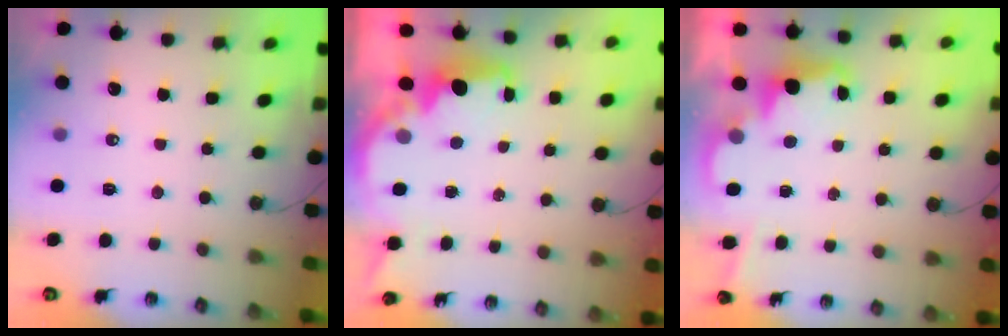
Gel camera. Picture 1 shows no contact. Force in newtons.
{"total": 3.8, "press": 3.8, "slide": 0.5}
{"total": 2.5, "press": 2.5, "slide": 0.6}